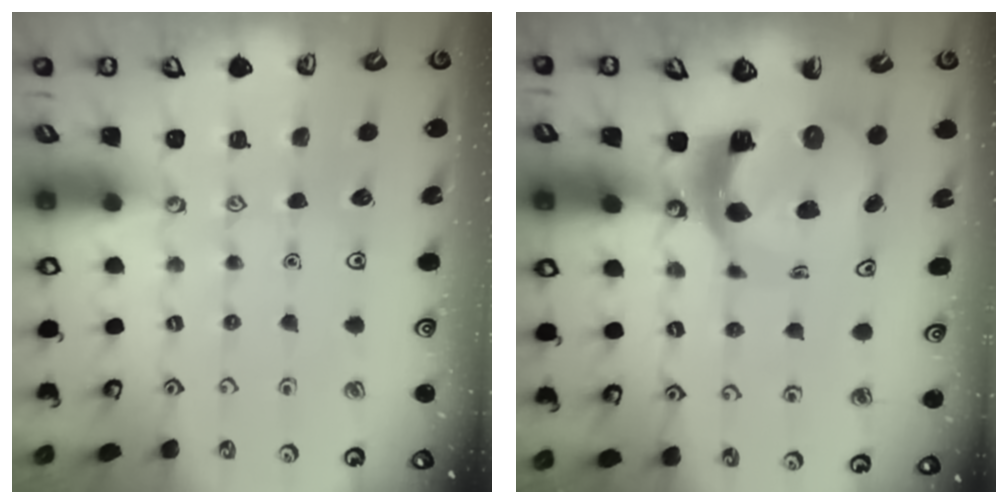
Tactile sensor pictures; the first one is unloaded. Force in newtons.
{"total": 11.1, "press": 11.0, "slide": 1.7}